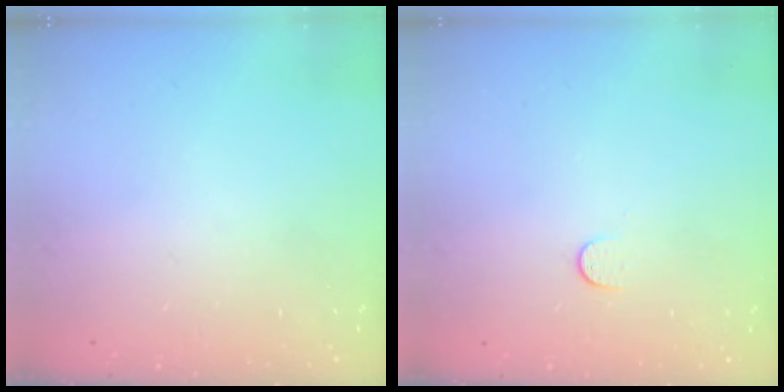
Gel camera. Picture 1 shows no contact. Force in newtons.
{"total": 3.9, "press": 3.9, "slide": 0.5}